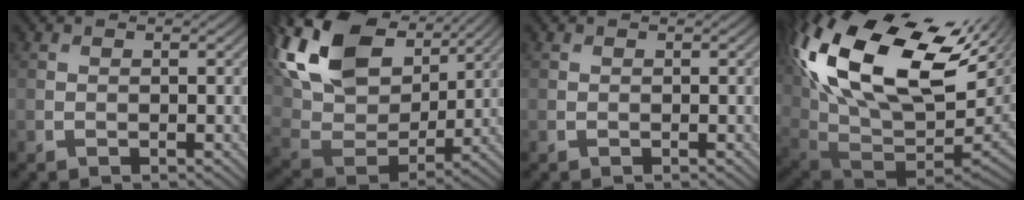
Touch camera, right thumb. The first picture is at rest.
{"total": 18.1, "force": [9.6, 10.7, 11.1], "torque": [-0.284, 0.033, 0.177]}
{"total": 0.0}
{"total": 20.9, "force": [7.0, 10.5, 16.7], "torque": [-0.365, -0.008, 0.147]}